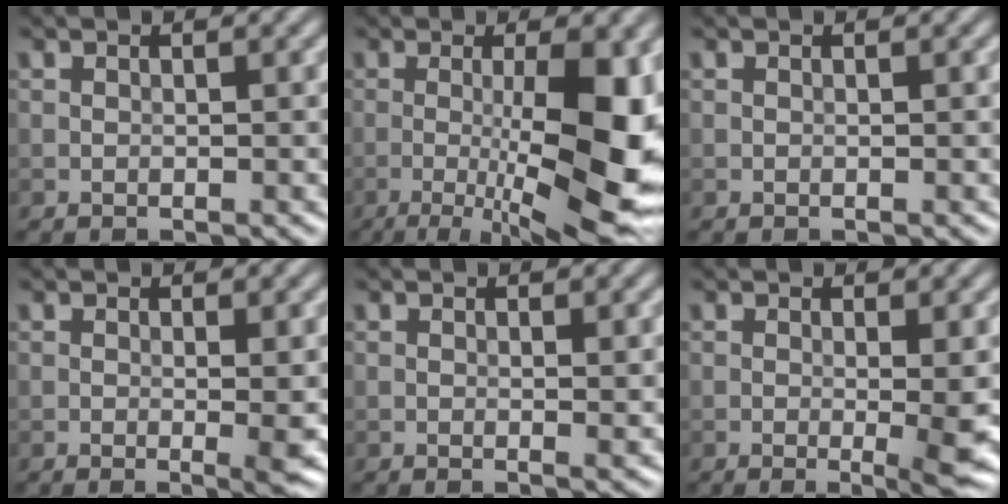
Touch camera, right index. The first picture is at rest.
{"total": 11.8, "force": [-1.6, 3.0, 11.3], "torque": [-0.173, -0.018, -0.021]}
{"total": 0.0}
{"total": 2.3, "force": [-0.1, 0.3, 2.3], "torque": [-0.031, -0.004, -0.002]}
{"total": 0.9, "force": [0.2, 0.1, 0.9], "torque": [-0.012, -0.003, 0.002]}
{"total": 3.7, "force": [-0.3, 0.6, 3.7], "torque": [-0.053, -0.007, -0.004]}